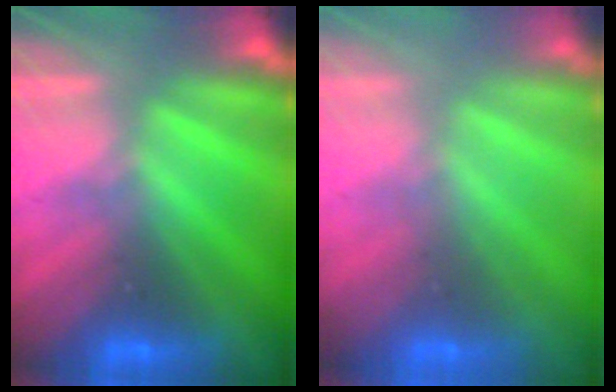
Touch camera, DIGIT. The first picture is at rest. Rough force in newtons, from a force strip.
{"total": 7.4}